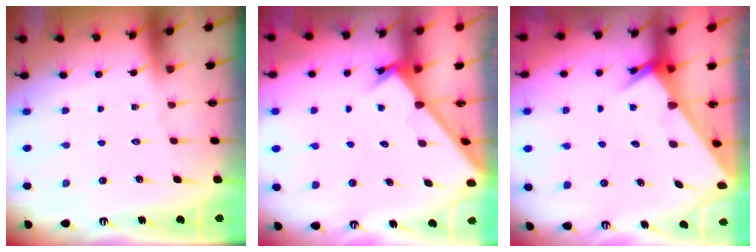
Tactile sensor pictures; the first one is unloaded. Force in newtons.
{"total": 2.3, "press": 2.3, "slide": 0.0}
{"total": 2.5, "press": 2.5, "slide": 0.1}